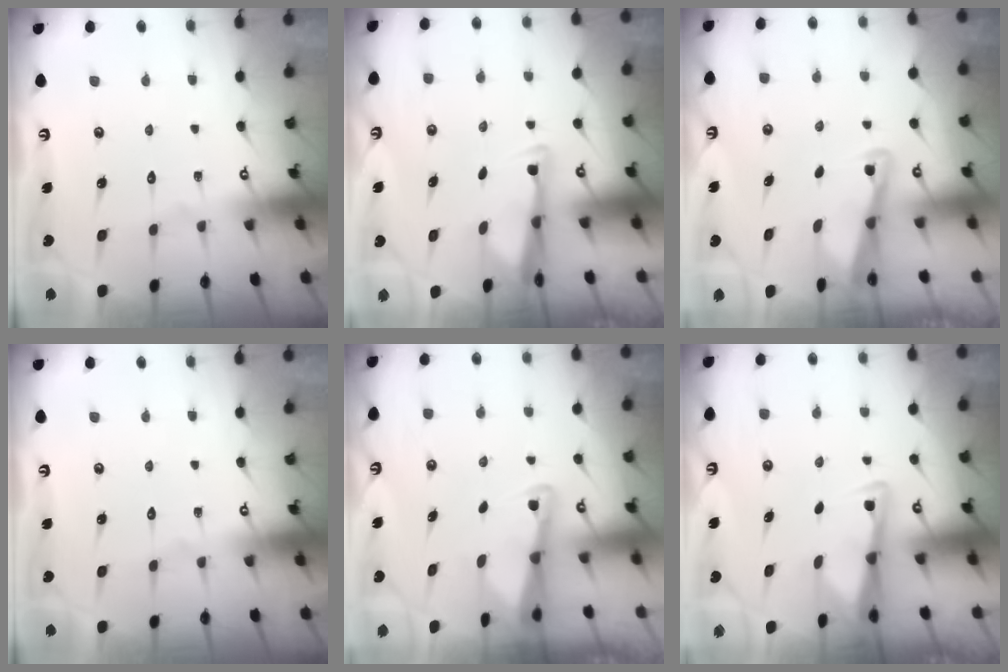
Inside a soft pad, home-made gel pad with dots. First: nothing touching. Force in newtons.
{"total": 3.3, "press": 3.2, "slide": 0.9}
{"total": 2.9, "press": 2.9, "slide": 0.4}
{"total": 0.0}
{"total": 2.3, "press": 2.3, "slide": 0.3}
{"total": 3.0, "press": 2.9, "slide": 0.4}